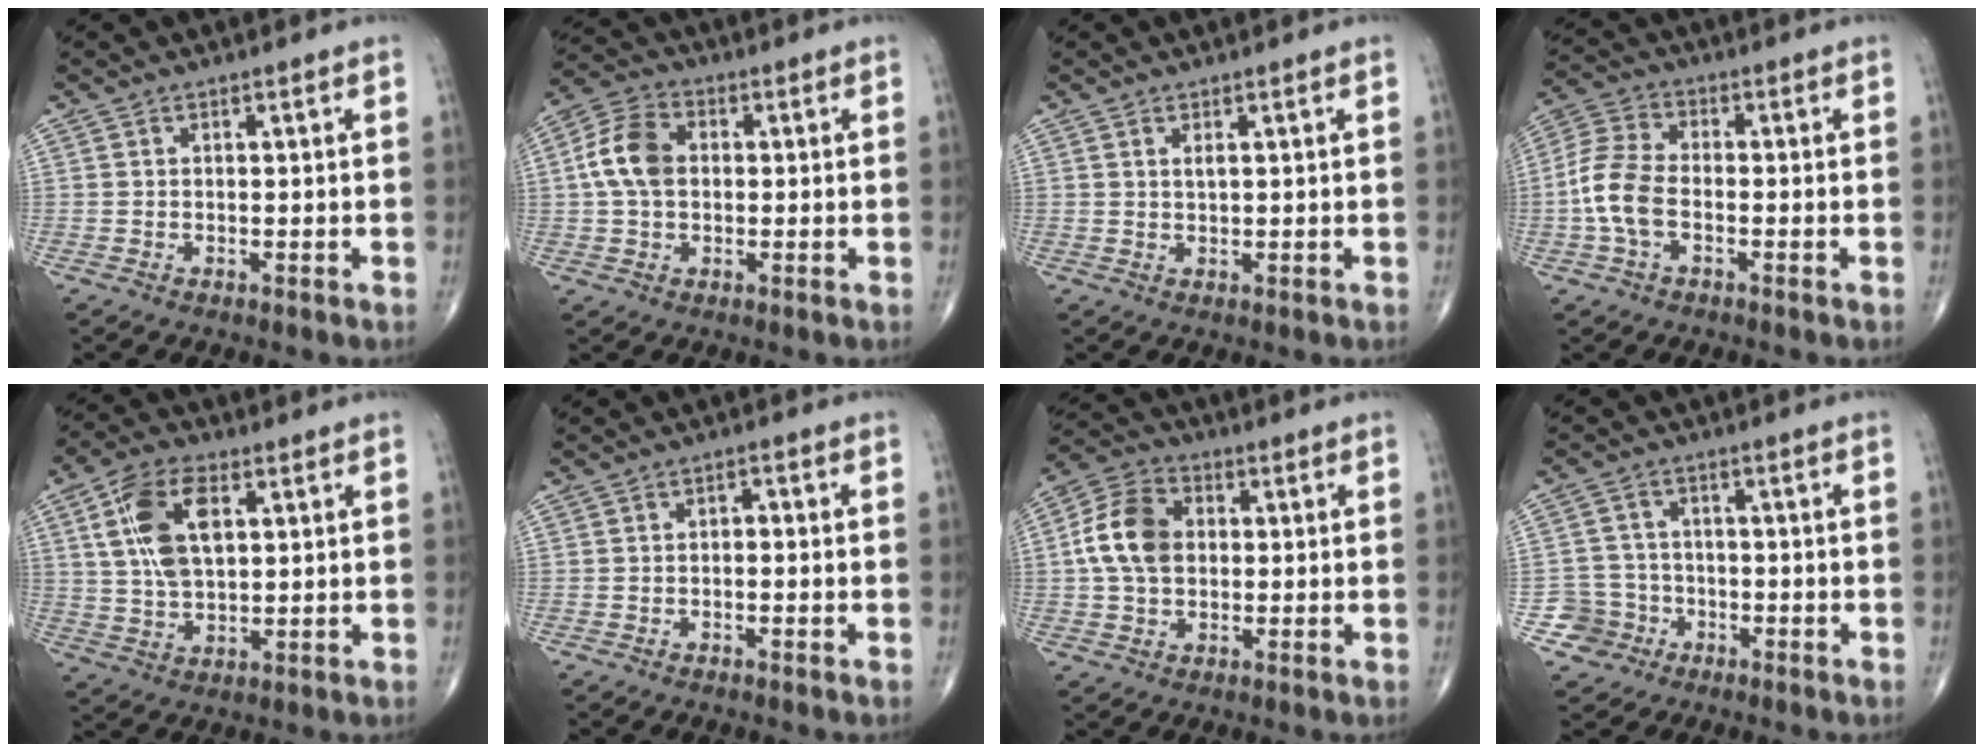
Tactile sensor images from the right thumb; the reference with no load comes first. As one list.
[{"total": 9.0, "force": [0.8, 6.3, 6.4], "torque": [-0.123, 0.020, 0.008]}, {"total": 1.3, "force": [0.7, 0.4, 1.0], "torque": [-0.018, -0.002, 0.013]}, {"total": 8.0, "force": [-1.7, 4.5, 6.3], "torque": [-0.146, 0.019, -0.038]}, {"total": 12.3, "force": [3.7, 6.4, 9.8], "torque": [-0.184, 0.000, 0.070]}, {"total": 1.5, "force": [-0.2, 0.9, 1.1], "torque": [-0.009, 0.009, -0.008]}, {"total": 10.6, "force": [0.8, 7.6, 7.3], "torque": [-0.132, 0.019, 0.008]}, {"total": 5.4, "force": [-2.4, 4.9, -0.3], "torque": [0.039, 0.019, -0.044]}]